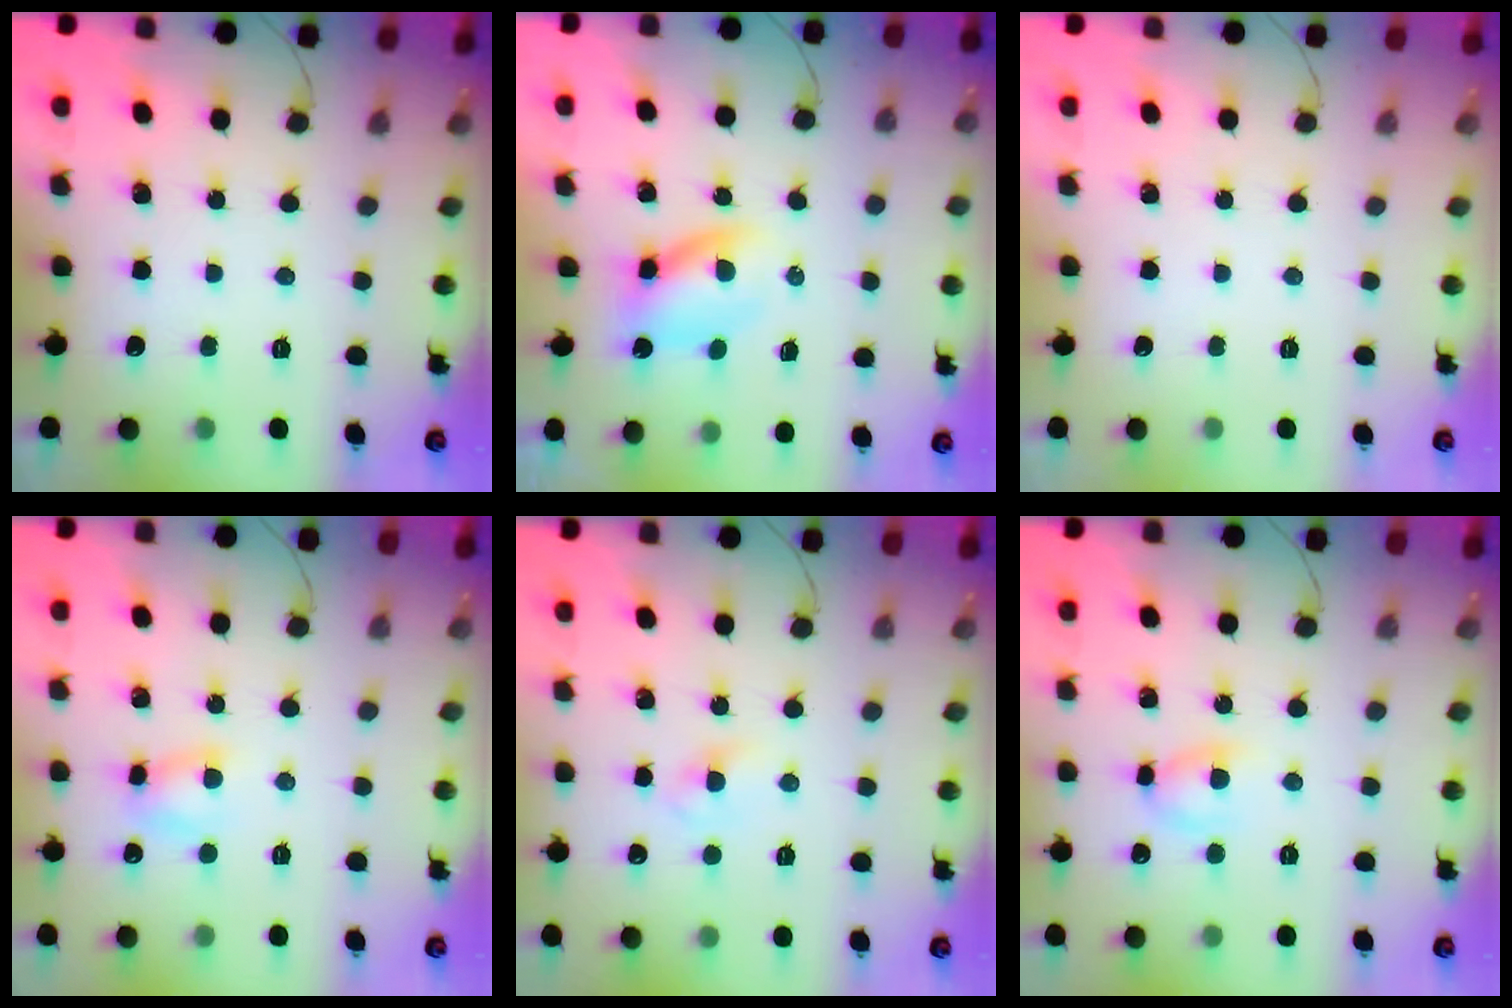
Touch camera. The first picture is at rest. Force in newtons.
{"total": 3.3, "press": 3.3, "slide": 0.7}
{"total": 0.0}
{"total": 4.9, "press": 4.8, "slide": 0.8}
{"total": 1.9, "press": 1.7, "slide": 0.8}
{"total": 5.6, "press": 5.5, "slide": 1.1}